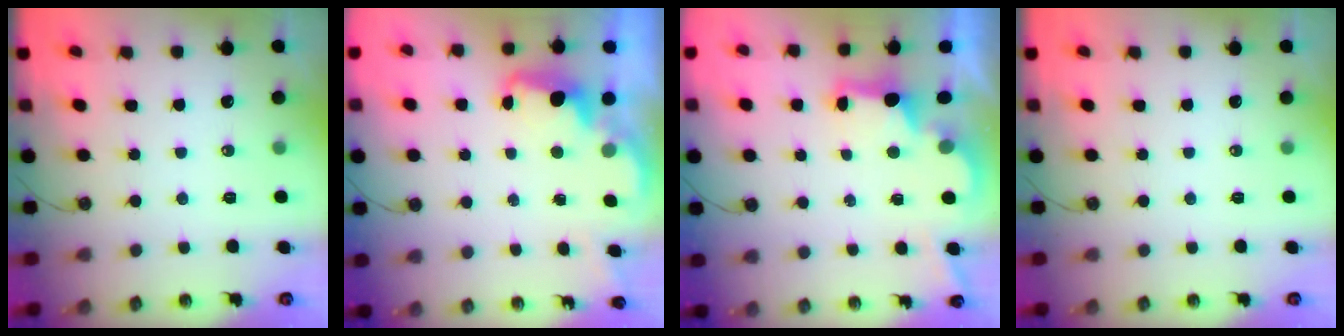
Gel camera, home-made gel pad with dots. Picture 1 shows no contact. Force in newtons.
{"total": 2.6, "press": 2.6, "slide": 0.5}
{"total": 2.7, "press": 2.6, "slide": 0.7}
{"total": 0.0}